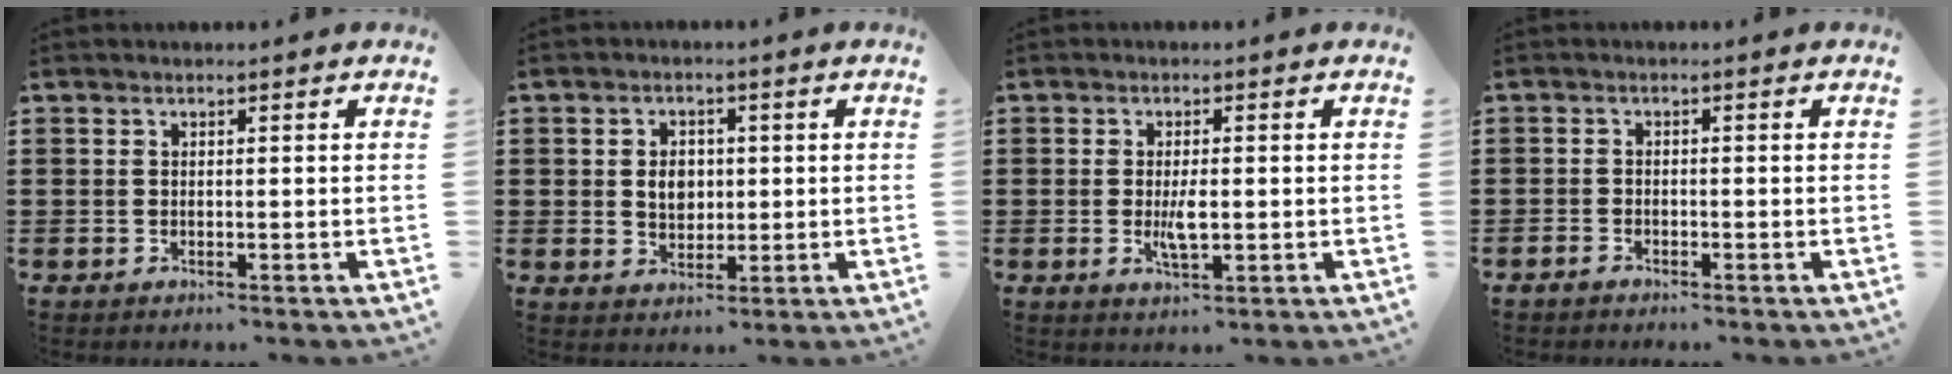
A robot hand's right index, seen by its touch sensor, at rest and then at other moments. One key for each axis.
{"total": 3.9, "fx": 0.3, "fy": 3.0, "fz": 2.5, "tx": -0.049, "ty": 0.008, "tz": 0.001}
{"total": 3.6, "fx": -0.3, "fy": 1.2, "fz": 3.4, "tx": -0.067, "ty": -0.003, "tz": -0.007}
{"total": 0.9, "fx": -0.9, "fy": 0.3, "fz": 0.1, "tx": -0.005, "ty": 0.001, "tz": -0.018}